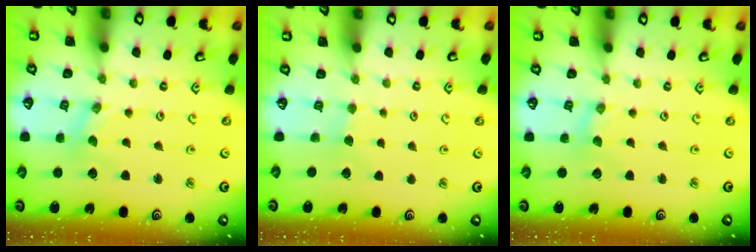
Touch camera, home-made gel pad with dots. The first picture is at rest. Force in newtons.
{"total": 1.9, "press": 1.9, "slide": 0.3}
{"total": 0.0}